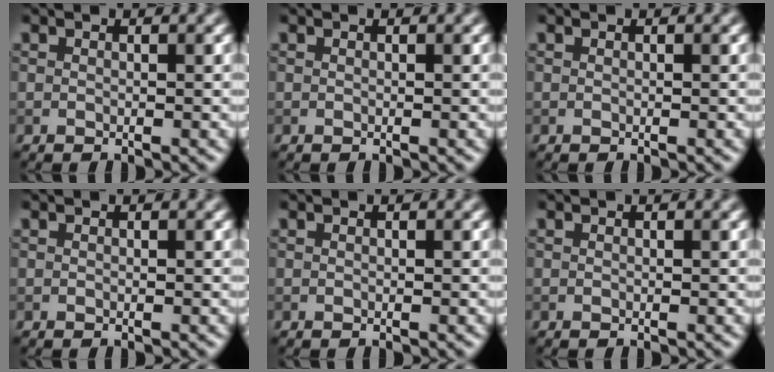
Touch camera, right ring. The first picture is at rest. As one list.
[{"total": 0.0}, {"total": 0.0}, {"total": 0.0}, {"total": 0.0}, {"total": 0.0}]